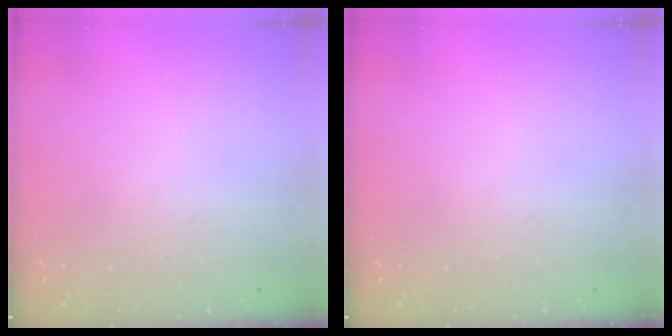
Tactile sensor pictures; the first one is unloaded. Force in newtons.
{"total": 0.0}